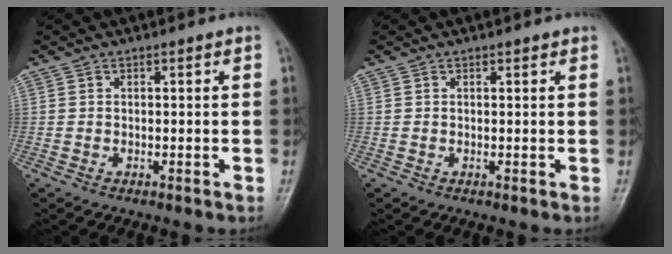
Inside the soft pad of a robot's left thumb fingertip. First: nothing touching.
{"total": 0.6, "force": [0.5, 0.2, 0.2], "torque": [-0.006, -0.005, 0.006]}